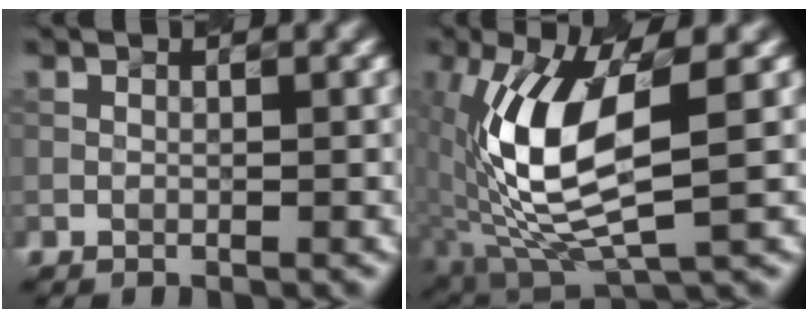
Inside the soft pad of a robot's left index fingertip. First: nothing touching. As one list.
[{"total": 9.8, "force": [0.1, 3.7, 9.1], "torque": [-0.205, -0.003, 0.016]}]